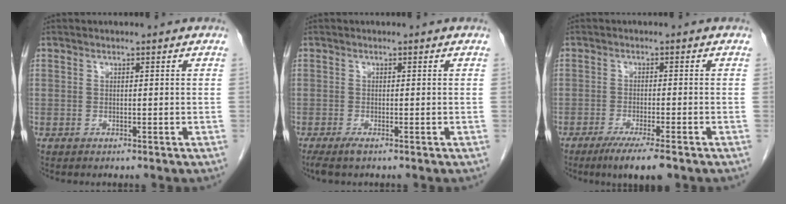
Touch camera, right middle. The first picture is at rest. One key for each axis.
{"total": 1.6, "fx": -1.1, "fy": 0.1, "fz": 1.1, "tx": -0.026, "ty": -0.007, "tz": -0.022}
{"total": 6.2, "fx": -4.3, "fy": 0.3, "fz": 4.5, "tx": -0.071, "ty": -0.015, "tz": -0.067}